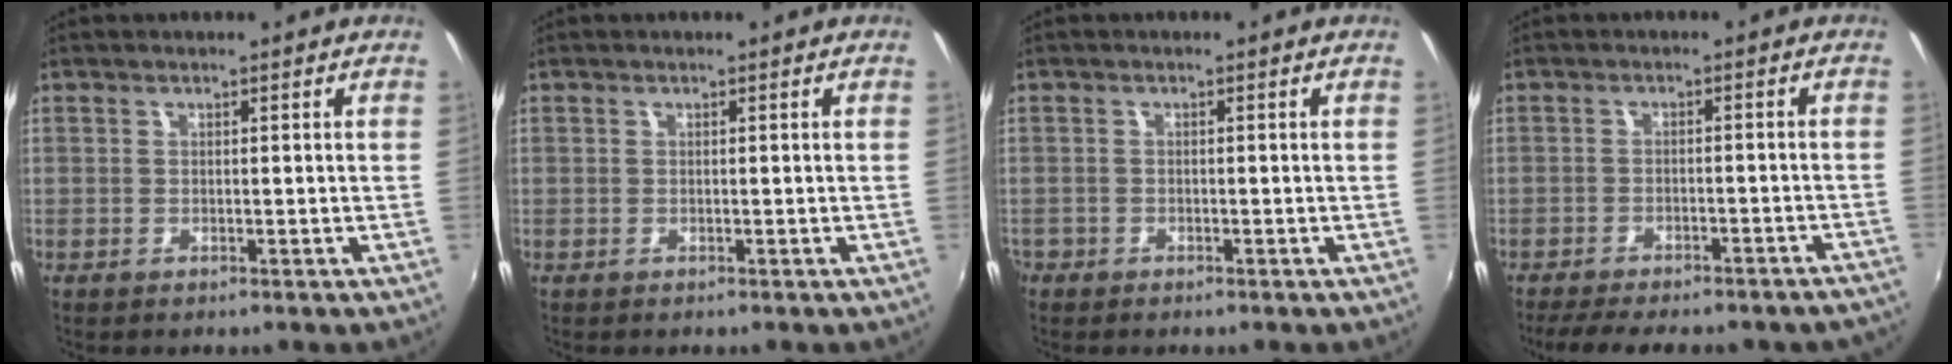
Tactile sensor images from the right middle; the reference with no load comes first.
{"total": 0.0}
{"total": 1.7, "force": [-1.2, 1.1, 0.1], "torque": [-0.011, -0.002, -0.024]}
{"total": 16.3, "force": [-14.0, 4.2, 7.1], "torque": [-0.143, -0.017, -0.176]}